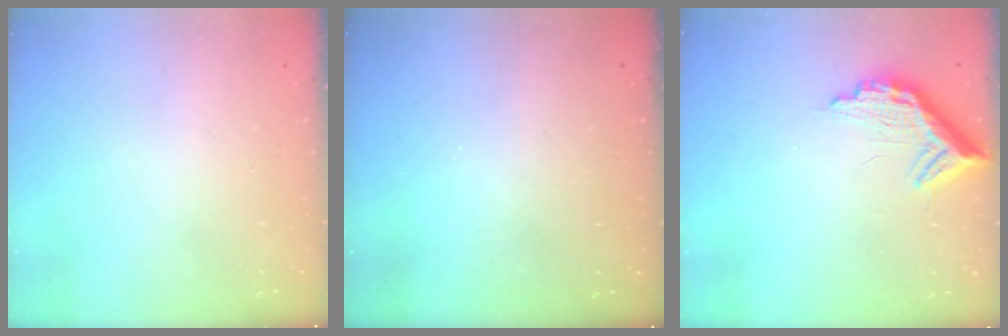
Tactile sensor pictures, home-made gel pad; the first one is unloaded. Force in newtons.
{"total": 3.3, "press": 3.3, "slide": 0.1}
{"total": 12.5, "press": 12.5, "slide": 0.7}